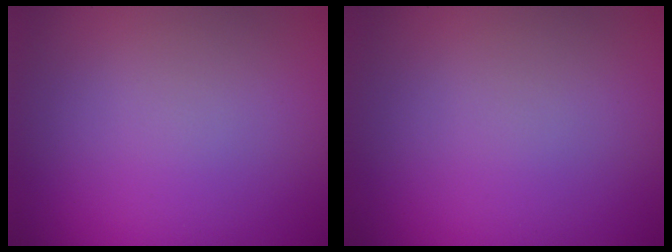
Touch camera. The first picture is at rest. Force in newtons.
{"total": 0.0}